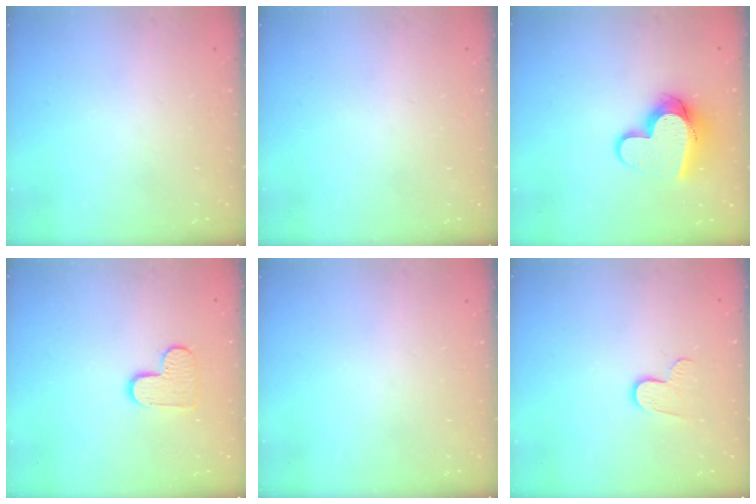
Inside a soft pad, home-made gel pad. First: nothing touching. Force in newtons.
{"total": 0.0}
{"total": 12.7, "press": 12.7, "slide": 1.4}
{"total": 8.3, "press": 8.2, "slide": 0.4}
{"total": 0.0}
{"total": 5.9, "press": 5.9, "slide": 0.4}